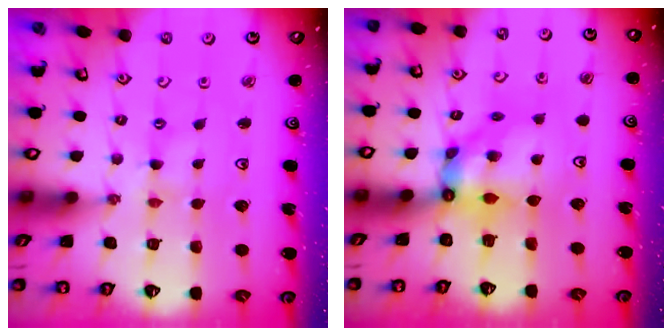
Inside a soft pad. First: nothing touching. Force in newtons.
{"total": 9.4, "press": 9.3, "slide": 1.1}